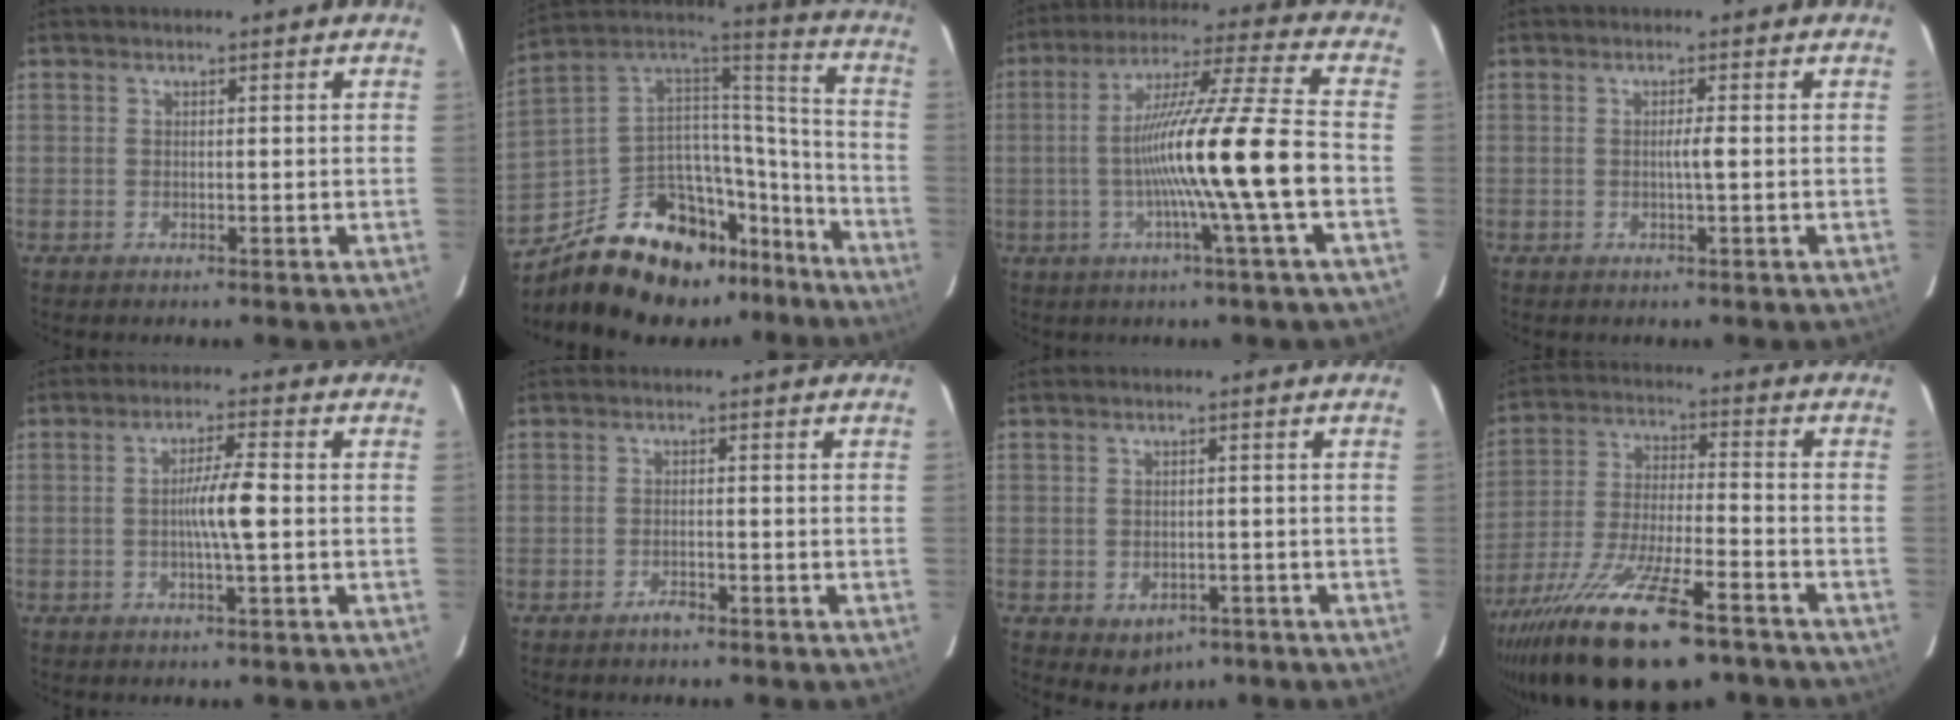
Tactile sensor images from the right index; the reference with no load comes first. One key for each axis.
{"total": 23.6, "fx": -17.5, "fy": 11.8, "fz": 10.6, "tx": -0.175, "ty": 0.062, "tz": -0.277}
{"total": 15.8, "fx": -3.1, "fy": -2.2, "fz": 15.4, "tx": -0.263, "ty": 0.000, "tz": -0.061}
{"total": 1.5, "fx": -0.2, "fy": -0.3, "fz": 1.5, "tx": -0.029, "ty": -0.001, "tz": -0.003}
{"total": 5.3, "fx": -0.5, "fy": -0.1, "fz": 5.2, "tx": -0.096, "ty": 0.002, "tz": -0.011}
{"total": 1.6, "fx": -1.2, "fy": 0.4, "fz": 0.9, "tx": -0.016, "ty": 0.001, "tz": -0.019}
{"total": 4.3, "fx": -2.2, "fy": 3.2, "fz": 1.8, "tx": -0.021, "ty": 0.002, "tz": -0.016}
{"total": 20.3, "fx": -14.1, "fy": 4.1, "fz": 14.1, "tx": -0.255, "ty": -0.033, "tz": -0.245}